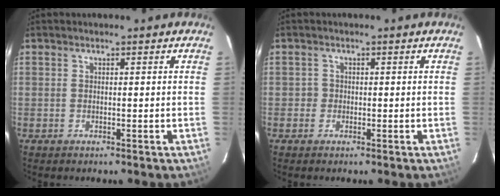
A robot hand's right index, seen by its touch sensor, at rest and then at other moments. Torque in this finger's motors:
{"motor_torque": [-0.04, 0.01, 0.04, 0.01]}